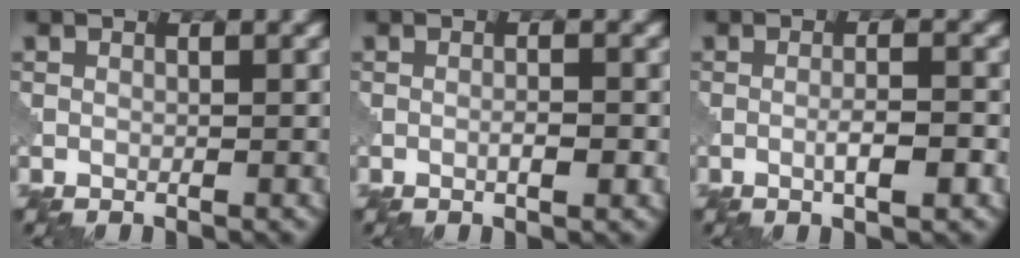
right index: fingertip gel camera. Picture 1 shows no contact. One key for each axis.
{"total": 1.5, "fx": -0.5, "fy": 0.3, "fz": 1.4, "tx": -0.026, "ty": 0.001, "tz": -0.010}
{"total": 2.9, "fx": -1.0, "fy": 0.5, "fz": 2.6, "tx": -0.043, "ty": 0.006, "tz": -0.018}